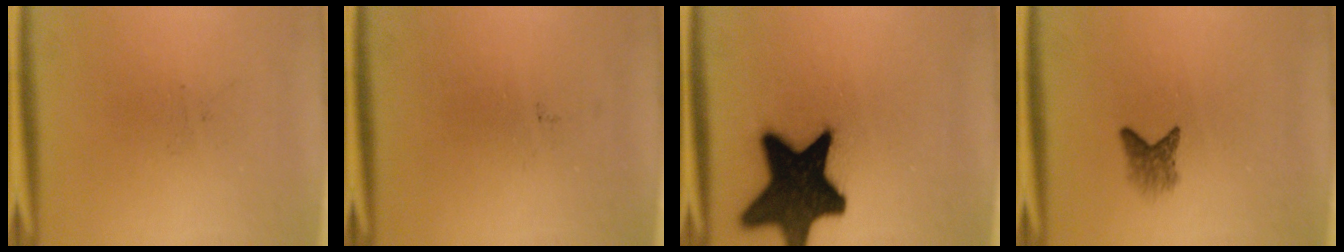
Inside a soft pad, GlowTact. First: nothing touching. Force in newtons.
{"total": 0.0}
{"total": 19.9}
{"total": 2.3}